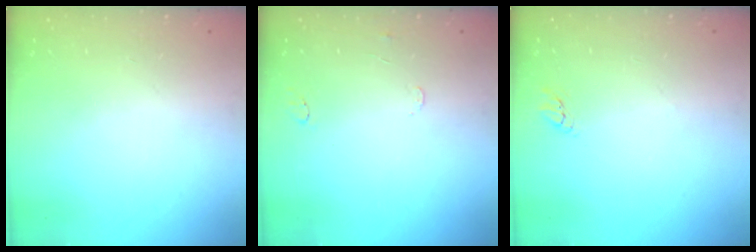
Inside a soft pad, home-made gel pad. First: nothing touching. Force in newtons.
{"total": 5.0, "press": 5.0, "slide": 0.5}
{"total": 2.2, "press": 2.2, "slide": 0.1}